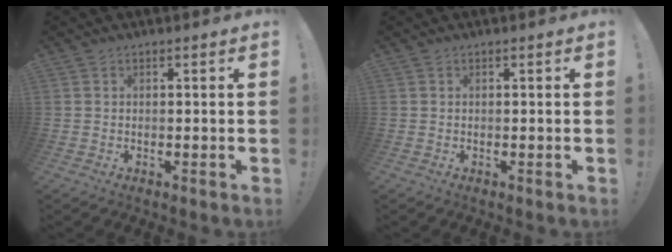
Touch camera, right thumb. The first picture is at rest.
{"total": 0.0}